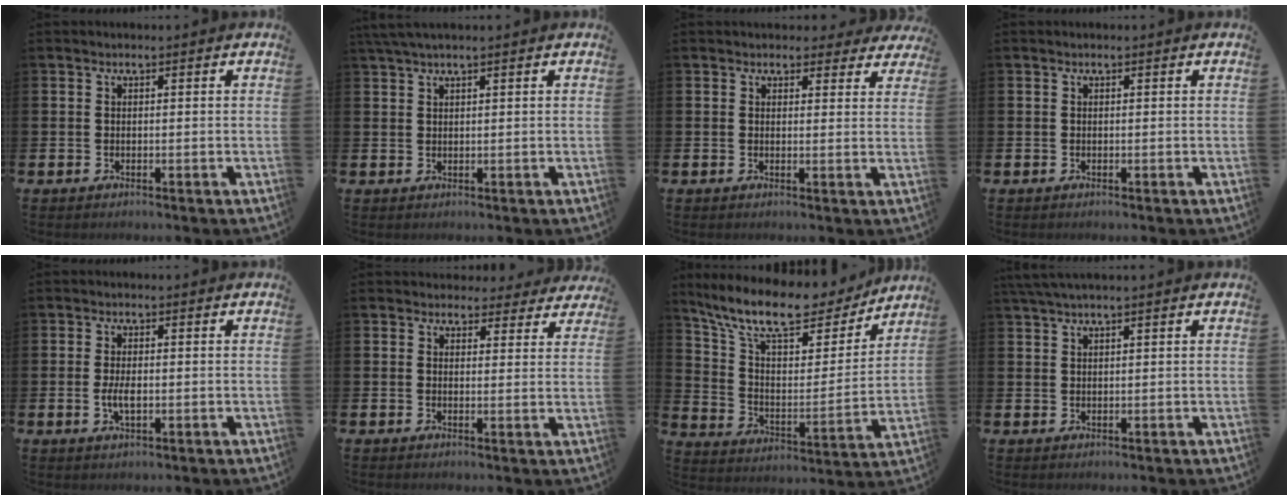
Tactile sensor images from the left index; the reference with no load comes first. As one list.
[{"total": 2.1, "force": [1.7, 0.0, 1.3], "torque": [-0.028, 0.003, 0.031]}, {"total": 2.7, "force": [2.4, 1.2, 0.0], "torque": [0.013, -0.011, 0.039]}, {"total": 0.0}, {"total": 2.9, "force": [-0.3, 1.3, 2.5], "torque": [-0.032, -0.004, -0.009]}, {"total": 3.4, "force": [3.0, 1.6, 0.1], "torque": [0.008, -0.018, 0.049]}, {"total": 13.0, "force": [11.0, 3.8, 5.9], "torque": [-0.147, -0.062, 0.189]}, {"total": 2.0, "force": [1.6, -0.2, 1.2], "torque": [-0.025, 0.003, 0.029]}]